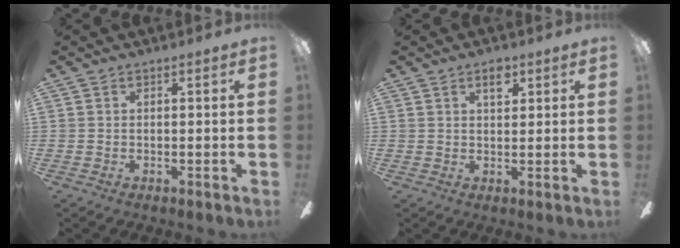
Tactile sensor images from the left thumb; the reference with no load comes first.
{"total": 4.0, "force": [2.4, 2.0, 2.5], "torque": [-0.031, -0.006, 0.037]}